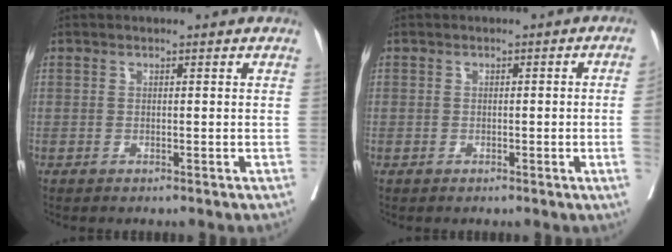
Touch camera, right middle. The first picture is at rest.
{"total": 3.3, "force": [-0.5, -0.6, 3.2], "torque": [-0.045, 0.001, -0.003]}